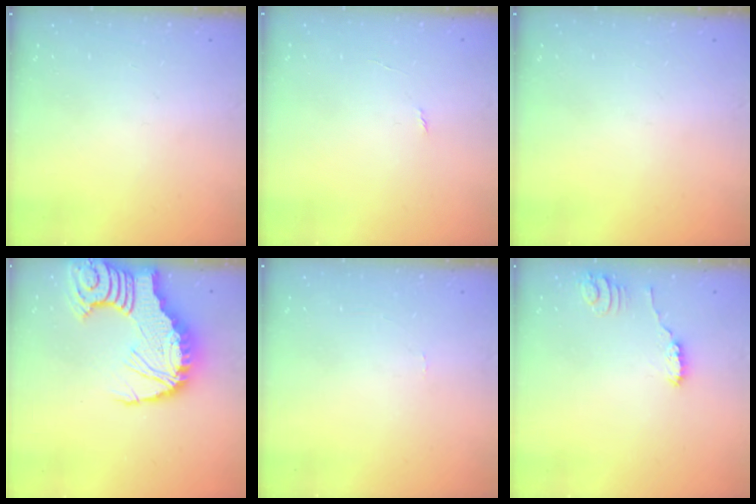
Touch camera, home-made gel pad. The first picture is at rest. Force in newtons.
{"total": 4.8, "press": 4.8, "slide": 0.3}
{"total": 0.0}
{"total": 15.9, "press": 15.8, "slide": 1.9}
{"total": 0.0}
{"total": 1.6, "press": 1.5, "slide": 0.1}